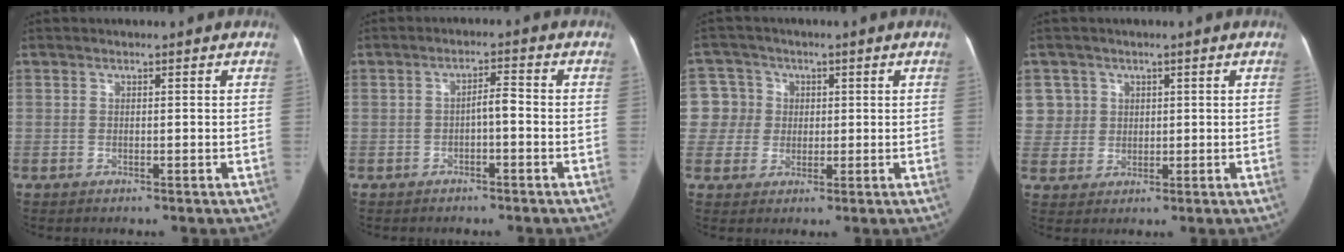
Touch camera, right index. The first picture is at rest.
{"total": 2.7, "force": [-0.8, 0.7, 2.4], "torque": [-0.038, 0.013, -0.013]}
{"total": 7.0, "force": [0.9, 6.9, 0.4], "torque": [-0.008, 0.028, 0.022]}
{"total": 6.2, "force": [2.2, 5.8, 0.0], "torque": [0.008, 0.013, 0.052]}